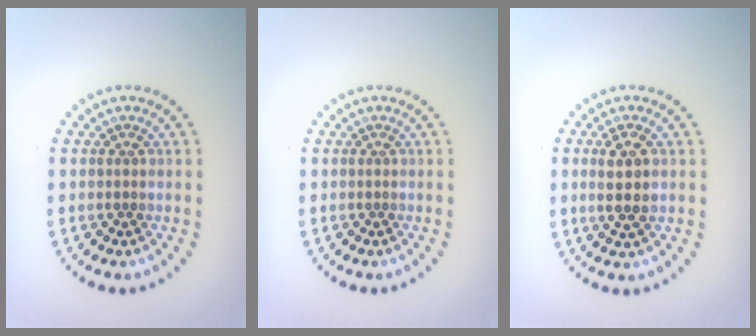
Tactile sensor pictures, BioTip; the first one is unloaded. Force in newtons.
{"total": 0.0}
{"total": 2.8, "press": 2.6, "slide": 0.9}